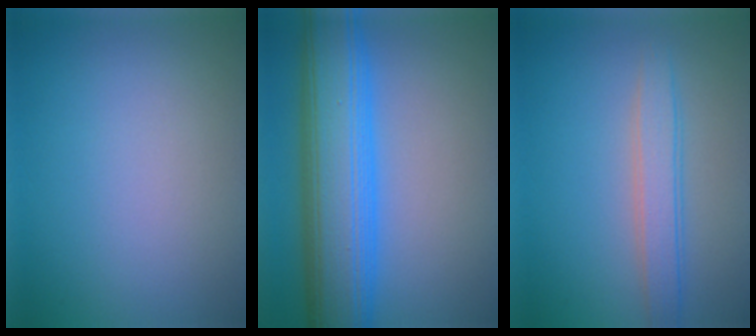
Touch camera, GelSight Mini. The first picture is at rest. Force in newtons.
{"total": 10.4, "press": 10.4, "slide": 0.3}
{"total": 2.7, "press": 2.7, "slide": 0.0}